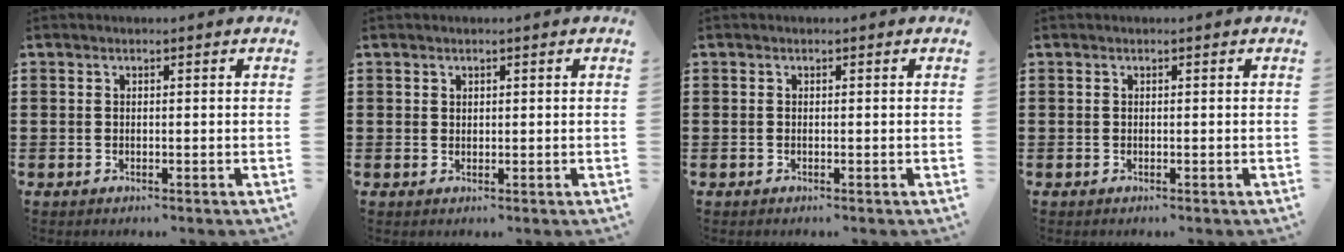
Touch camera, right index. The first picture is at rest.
{"total": 0.9, "force": [0.7, 0.6, 0.2], "torque": [-0.004, 0.001, 0.014]}
{"total": 0.0}
{"total": 0.0}